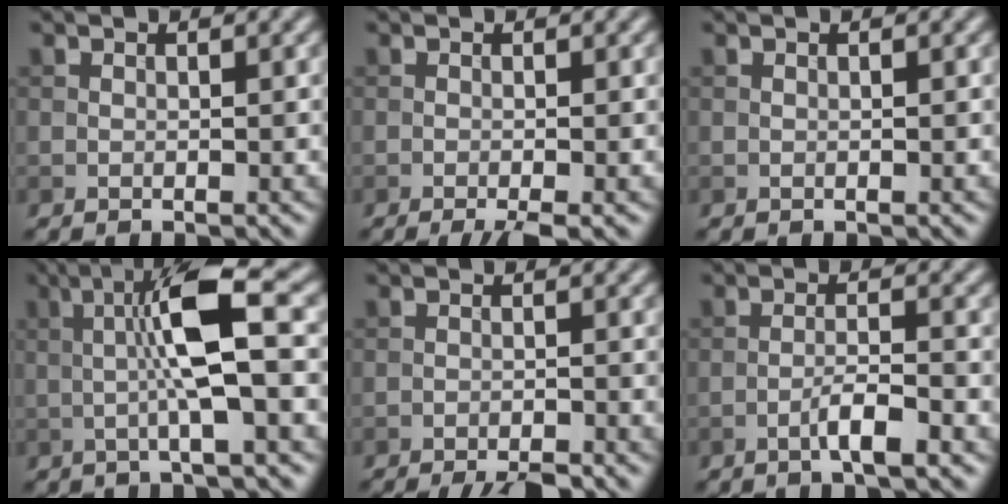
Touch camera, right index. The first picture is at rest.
{"total": 2.3, "force": [-1.4, 0.3, 1.8], "torque": [-0.028, -0.001, -0.028]}
{"total": 0.0}
{"total": 7.2, "force": [0.5, 1.0, 7.1], "torque": [-0.130, 0.016, 0.004]}
{"total": 4.4, "force": [-3.7, 0.5, 2.3], "torque": [-0.041, -0.010, -0.060]}
{"total": 2.9, "force": [-1.6, 0.3, 2.5], "torque": [-0.043, 0.008, -0.033]}